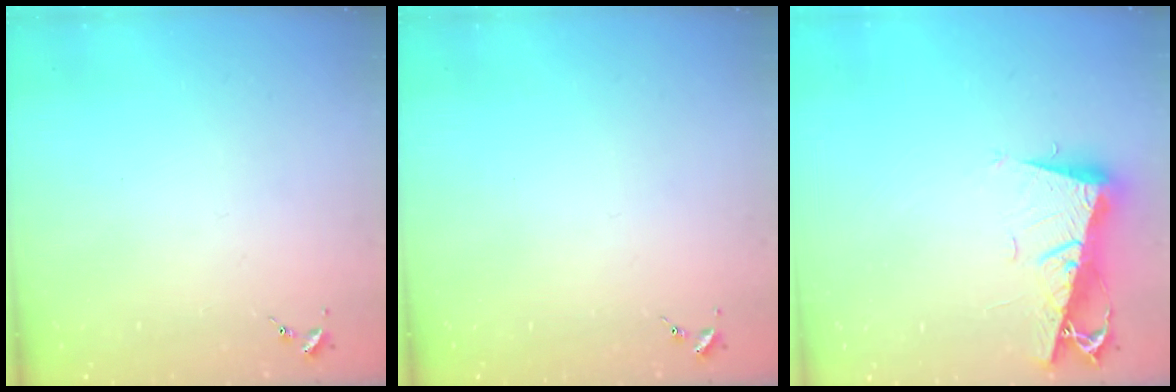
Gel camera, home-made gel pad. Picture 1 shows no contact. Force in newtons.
{"total": 0.0}
{"total": 10.6, "press": 10.5, "slide": 1.3}